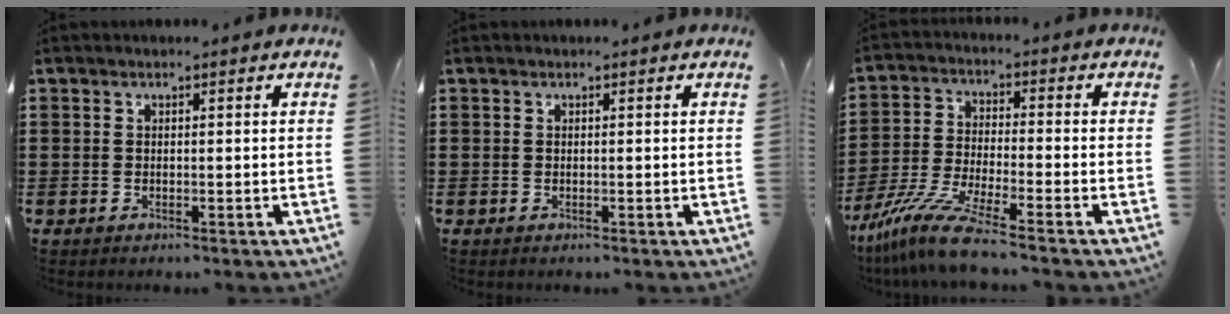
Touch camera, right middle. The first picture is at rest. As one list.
[{"total": 0.0}, {"total": 8.9, "force": [-7.4, 0.3, 4.9], "torque": [-0.112, -0.008, -0.149]}]